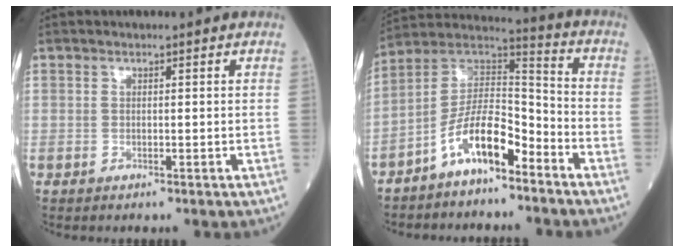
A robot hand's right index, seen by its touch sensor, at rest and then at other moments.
{"total": 10.4, "force": [-6.5, 3.4, 7.4], "torque": [-0.151, 0.031, -0.122]}